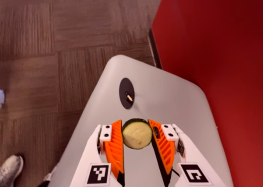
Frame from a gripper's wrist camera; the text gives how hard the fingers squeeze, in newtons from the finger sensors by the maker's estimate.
{"total": 11.4, "left": 11.5, "right": 11.3}